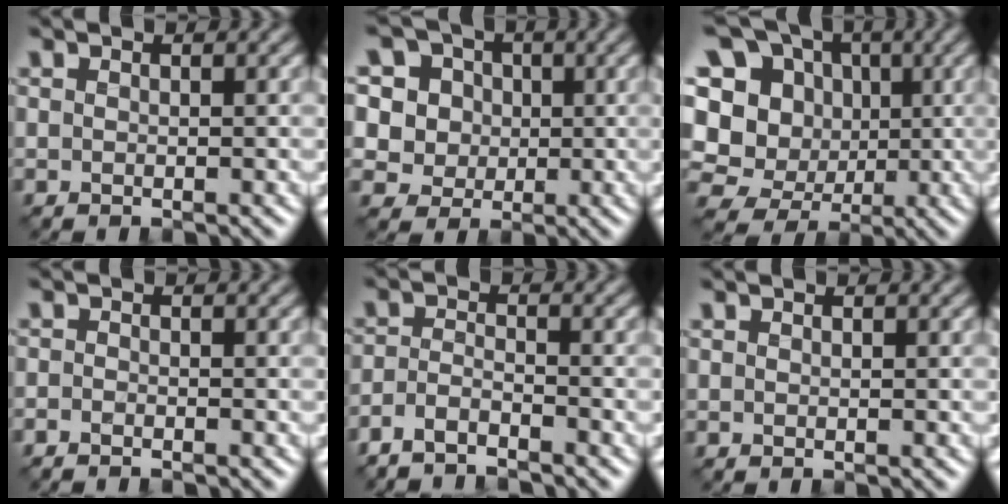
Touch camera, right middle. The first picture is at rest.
{"total": 9.6, "force": [3.8, 7.9, 3.8], "torque": [-0.102, 0.028, 0.050]}
{"total": 14.9, "force": [0.4, 13.8, 5.5], "torque": [-0.181, 0.025, -0.007]}
{"total": 1.2, "force": [-1.2, 0.1, 0.2], "torque": [-0.006, 0.000, -0.027]}
{"total": 2.7, "force": [-2.5, 0.4, 1.0], "torque": [-0.026, -0.001, -0.059]}
{"total": 0.0}